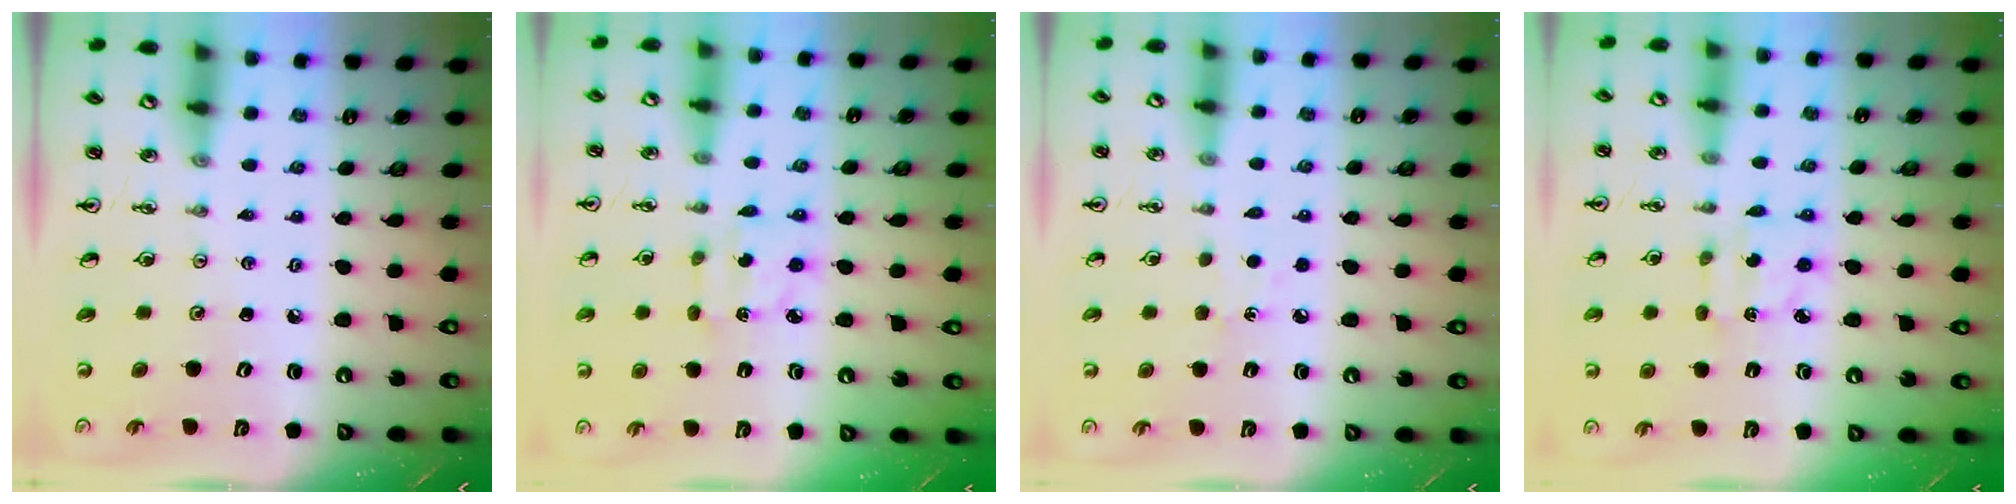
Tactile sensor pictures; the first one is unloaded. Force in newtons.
{"total": 2.7, "press": 2.7, "slide": 0.2}
{"total": 5.6, "press": 5.6, "slide": 0.6}
{"total": 2.7, "press": 2.7, "slide": 0.2}